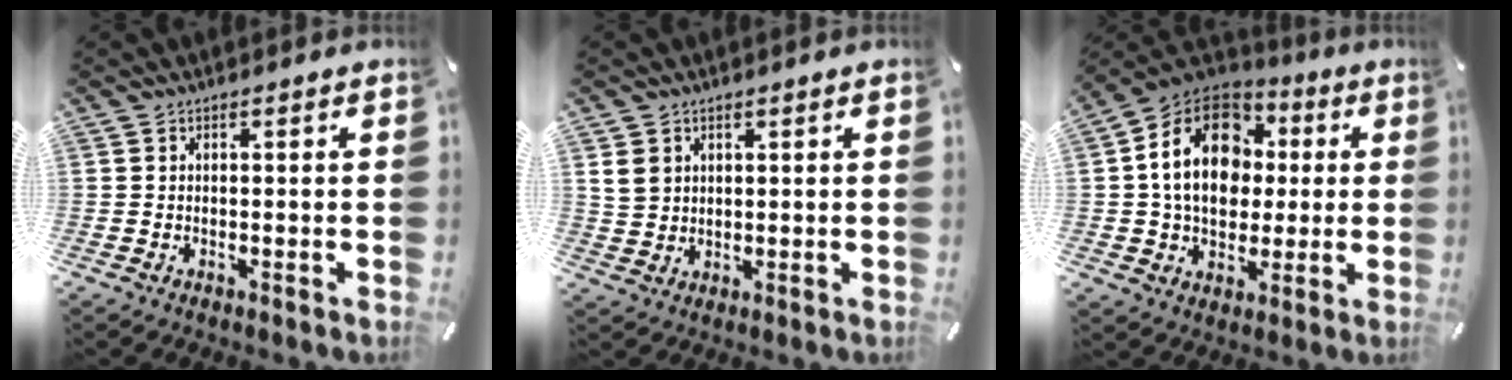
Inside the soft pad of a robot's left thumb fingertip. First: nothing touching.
{"total": 4.5, "force": [1.8, 3.9, 1.3], "torque": [-0.035, 0.007, 0.036]}
{"total": 17.9, "force": [1.9, 14.2, 10.7], "torque": [-0.205, 0.008, 0.032]}